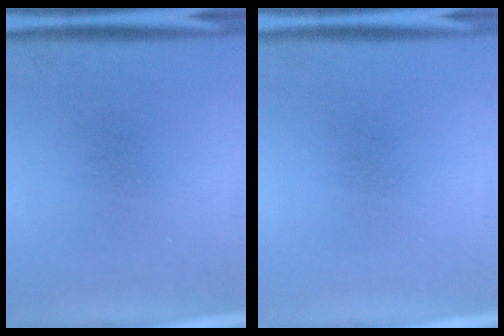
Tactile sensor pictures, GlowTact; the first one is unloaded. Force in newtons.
{"total": 0.0}